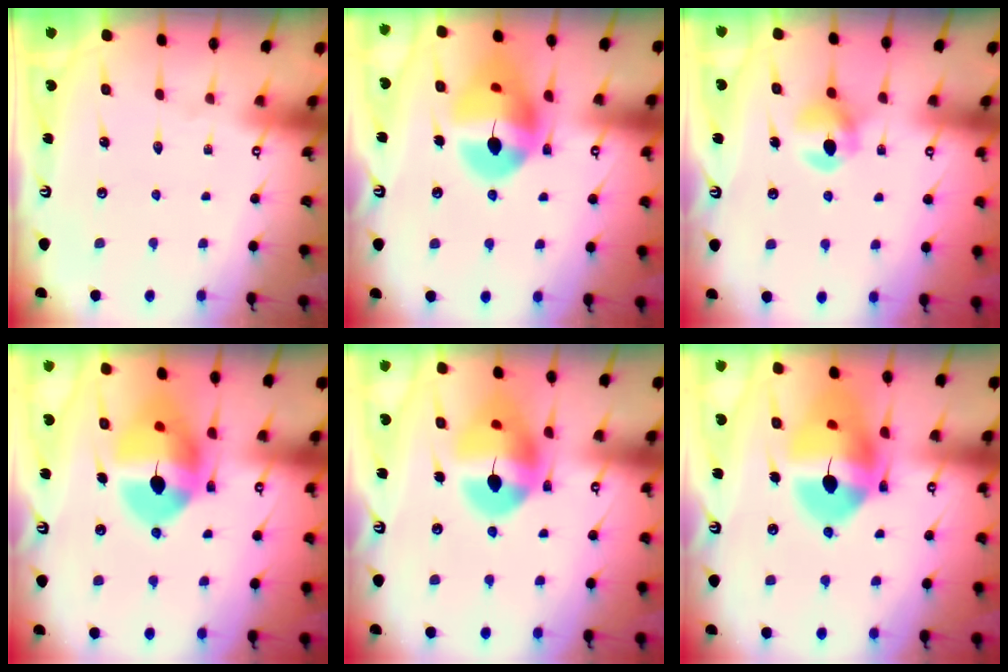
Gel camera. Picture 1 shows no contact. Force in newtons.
{"total": 16.7, "press": 16.6, "slide": 1.8}
{"total": 7.3, "press": 7.3, "slide": 0.6}
{"total": 15.7, "press": 15.6, "slide": 2.0}
{"total": 14.2, "press": 14.1, "slide": 1.5}
{"total": 17.3, "press": 17.2, "slide": 1.7}